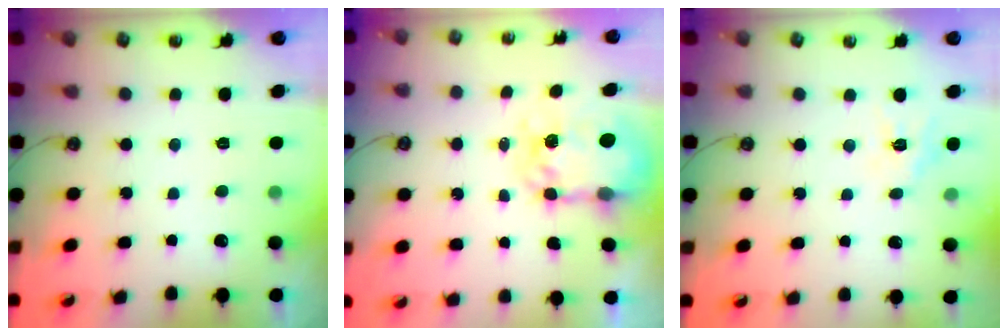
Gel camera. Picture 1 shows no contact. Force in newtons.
{"total": 8.1, "press": 8.0, "slide": 0.8}
{"total": 9.0, "press": 9.0, "slide": 0.5}